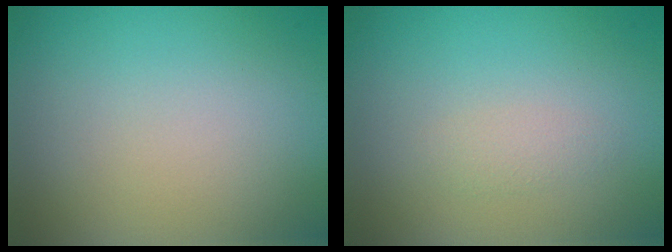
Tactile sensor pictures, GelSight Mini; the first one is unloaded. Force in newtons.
{"total": 1.0, "press": 1.0, "slide": 0.1}